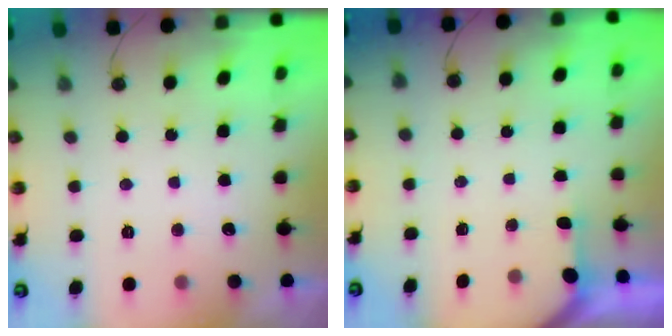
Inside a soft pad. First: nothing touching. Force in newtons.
{"total": 1.2, "press": 1.2, "slide": 0.1}